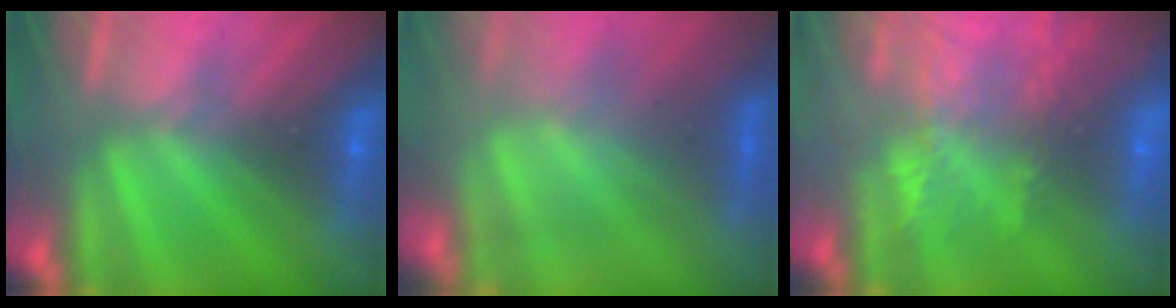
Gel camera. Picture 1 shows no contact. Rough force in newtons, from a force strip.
{"total": 3.9}
{"total": 5.7}